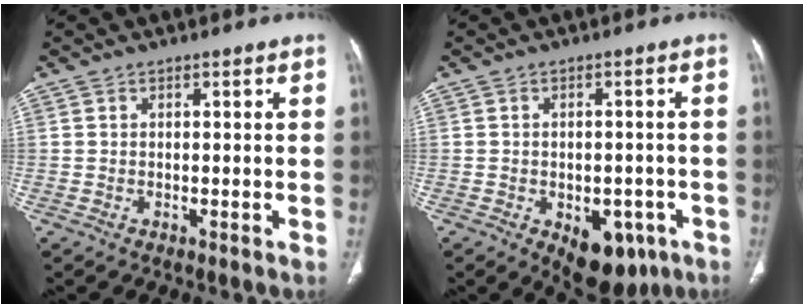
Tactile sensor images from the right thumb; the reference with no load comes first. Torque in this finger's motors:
{"motor_torque": [1.49, 1.17, 1.10, -0.57, 0.23]}